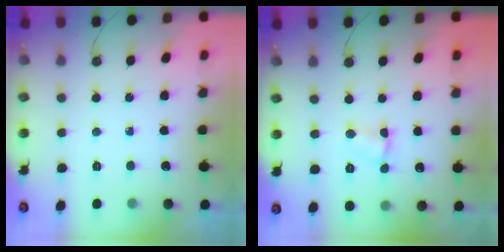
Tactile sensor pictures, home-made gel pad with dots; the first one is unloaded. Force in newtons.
{"total": 2.4, "press": 2.3, "slide": 0.4}